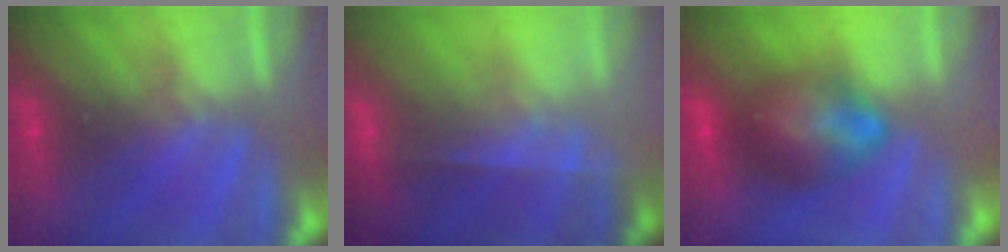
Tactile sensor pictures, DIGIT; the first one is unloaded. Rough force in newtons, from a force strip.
{"total": 7.7}
{"total": 7.8}